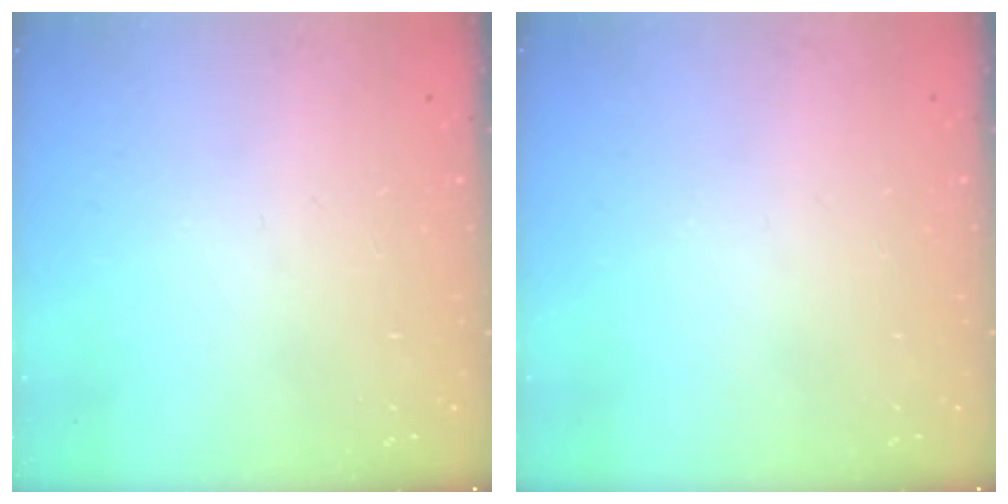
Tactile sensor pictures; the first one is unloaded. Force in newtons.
{"total": 0.0}